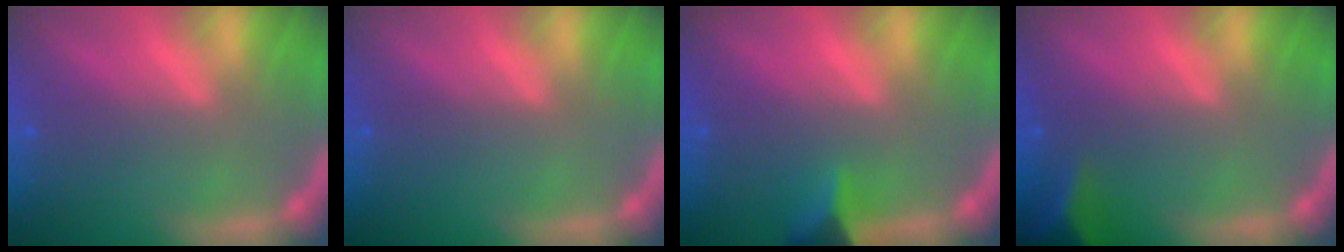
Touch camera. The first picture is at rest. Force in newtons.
{"total": 0.0}
{"total": 2.9}
{"total": 5.0}